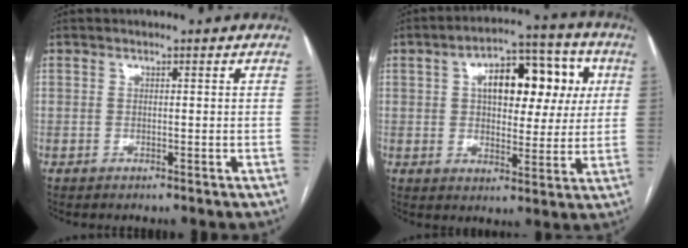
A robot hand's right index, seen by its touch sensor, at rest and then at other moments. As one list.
[{"total": 13.8, "force": [3.6, 7.1, 11.2], "torque": [-0.158, 0.040, 0.054]}]